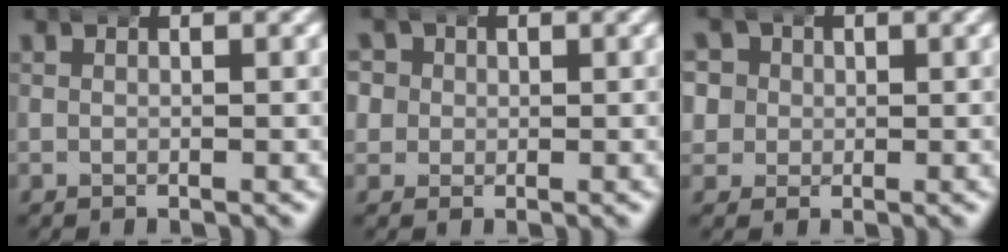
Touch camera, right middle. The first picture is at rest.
{"total": 3.4, "force": [0.5, 3.2, 1.1], "torque": [-0.038, -0.006, 0.007]}
{"total": 5.0, "force": [0.8, 4.6, 1.8], "torque": [-0.059, -0.009, 0.012]}